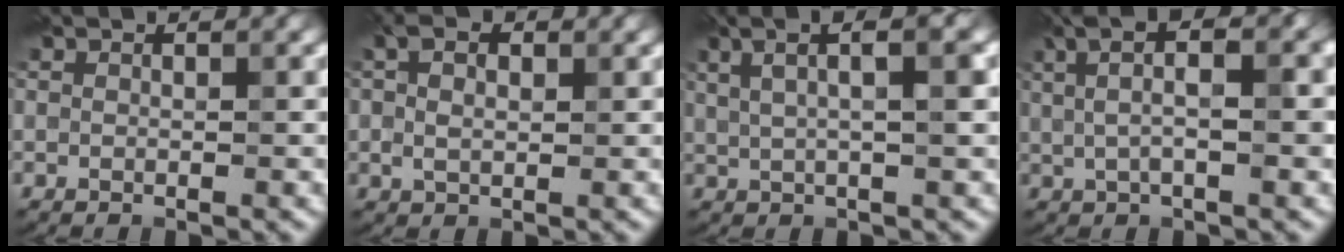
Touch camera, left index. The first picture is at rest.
{"total": 3.2, "force": [0.6, 2.0, 2.4], "torque": [-0.054, 0.003, 0.011]}
{"total": 7.5, "force": [3.4, 2.7, 6.2], "torque": [-0.090, 0.031, 0.031]}
{"total": 6.0, "force": [1.9, 2.1, 5.3], "torque": [-0.088, 0.009, 0.021]}